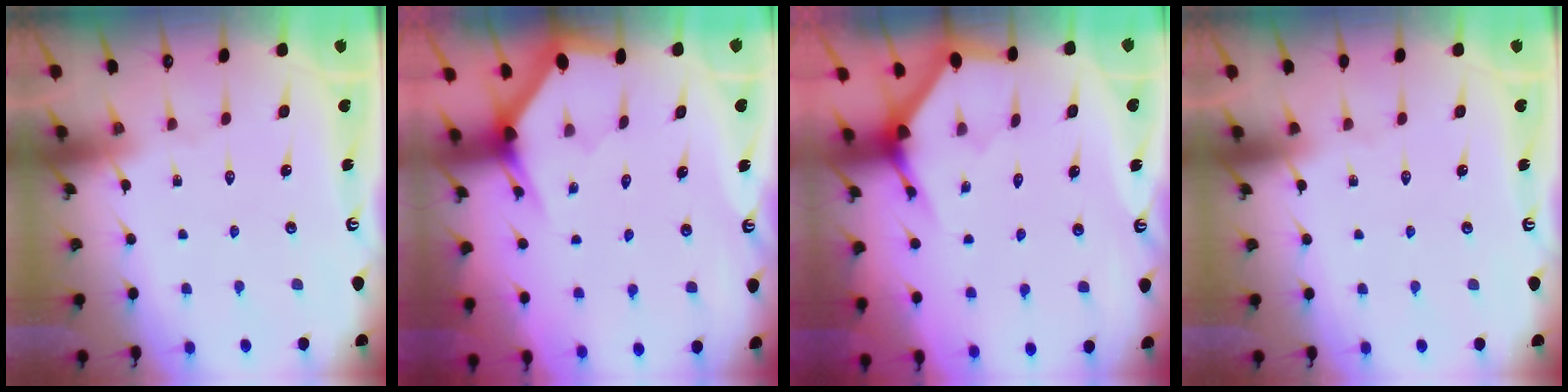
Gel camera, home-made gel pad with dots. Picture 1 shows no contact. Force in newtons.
{"total": 3.2, "press": 3.2, "slide": 0.1}
{"total": 3.6, "press": 3.6, "slide": 0.2}
{"total": 0.0}